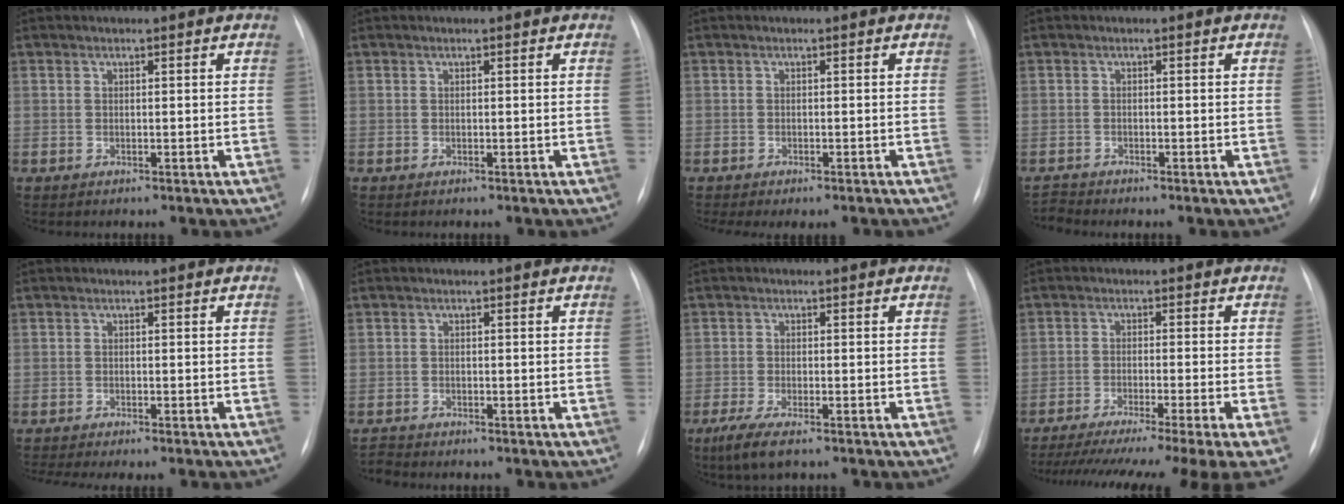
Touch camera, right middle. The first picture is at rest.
{"total": 0.0}
{"total": 4.9, "force": [-4.1, 1.2, 2.5], "torque": [-0.029, -0.002, -0.050]}
{"total": 1.4, "force": [-1.3, -0.5, -0.5], "torque": [0.008, -0.014, -0.026]}
{"total": 5.2, "force": [-4.4, 0.2, 2.7], "torque": [-0.037, -0.004, -0.064]}
{"total": 1.2, "force": [-1.1, -0.2, -0.4], "torque": [0.006, -0.009, -0.022]}
{"total": 4.6, "force": [-2.9, 0.8, 3.4], "torque": [-0.079, -0.016, -0.049]}
{"total": 20.0, "force": [-16.0, -0.3, 11.9], "torque": [-0.159, -0.057, -0.231]}